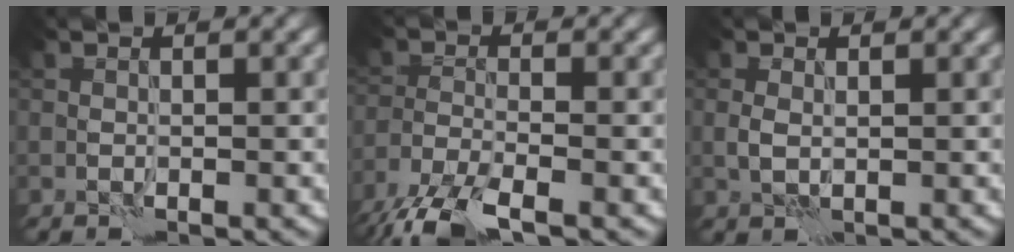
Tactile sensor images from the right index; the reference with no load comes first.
{"total": 5.9, "force": [-4.3, 1.6, 3.7], "torque": [-0.073, -0.015, -0.089]}
{"total": 1.0, "force": [0.3, 0.7, 0.7], "torque": [-0.018, -0.003, 0.007]}